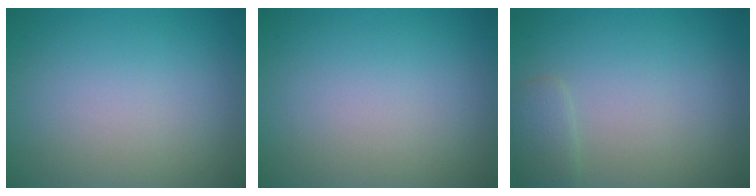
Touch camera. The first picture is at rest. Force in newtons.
{"total": 0.0}
{"total": 1.4, "press": 1.4, "slide": 0.1}